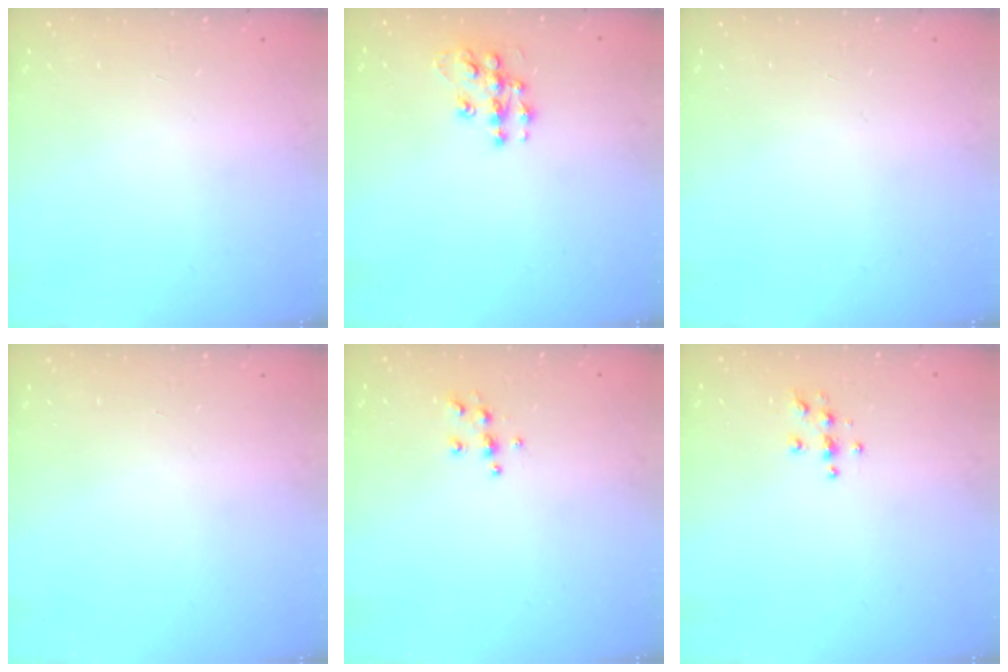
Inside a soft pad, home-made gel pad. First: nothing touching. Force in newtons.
{"total": 10.2, "press": 10.2, "slide": 0.5}
{"total": 0.0}
{"total": 0.0}
{"total": 5.6, "press": 5.6, "slide": 0.6}
{"total": 3.9, "press": 3.8, "slide": 0.4}